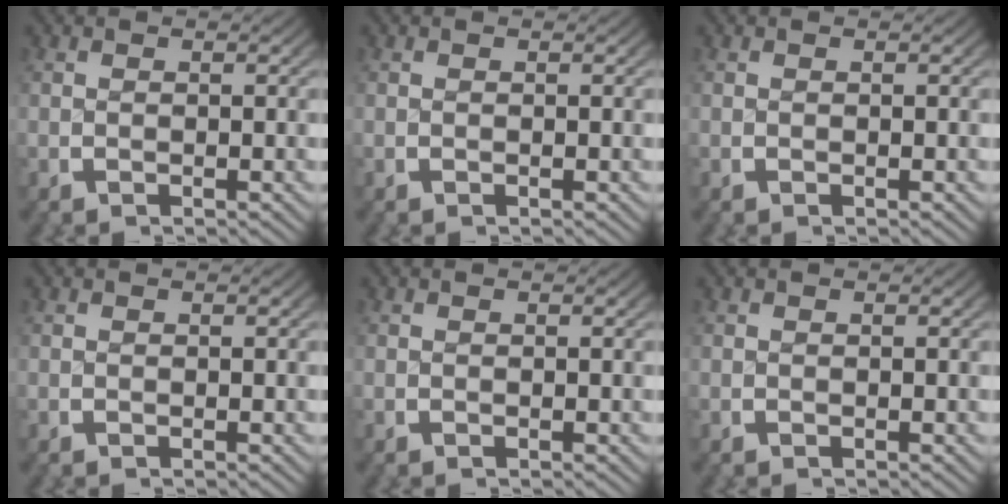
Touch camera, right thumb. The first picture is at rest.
{"total": 0.0}
{"total": 0.0}
{"total": 0.0}
{"total": 0.0}
{"total": 0.0}